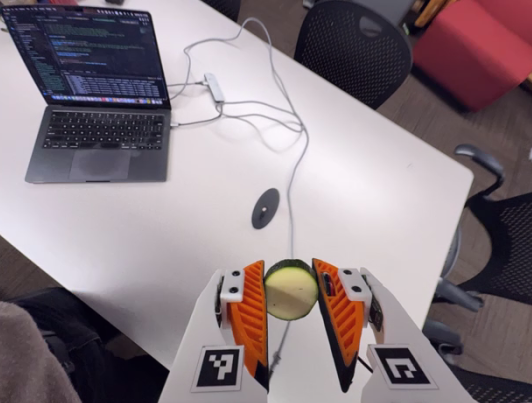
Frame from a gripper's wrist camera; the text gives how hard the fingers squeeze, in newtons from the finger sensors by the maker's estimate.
{"total": 13.1, "left": 14.1, "right": 12.1}